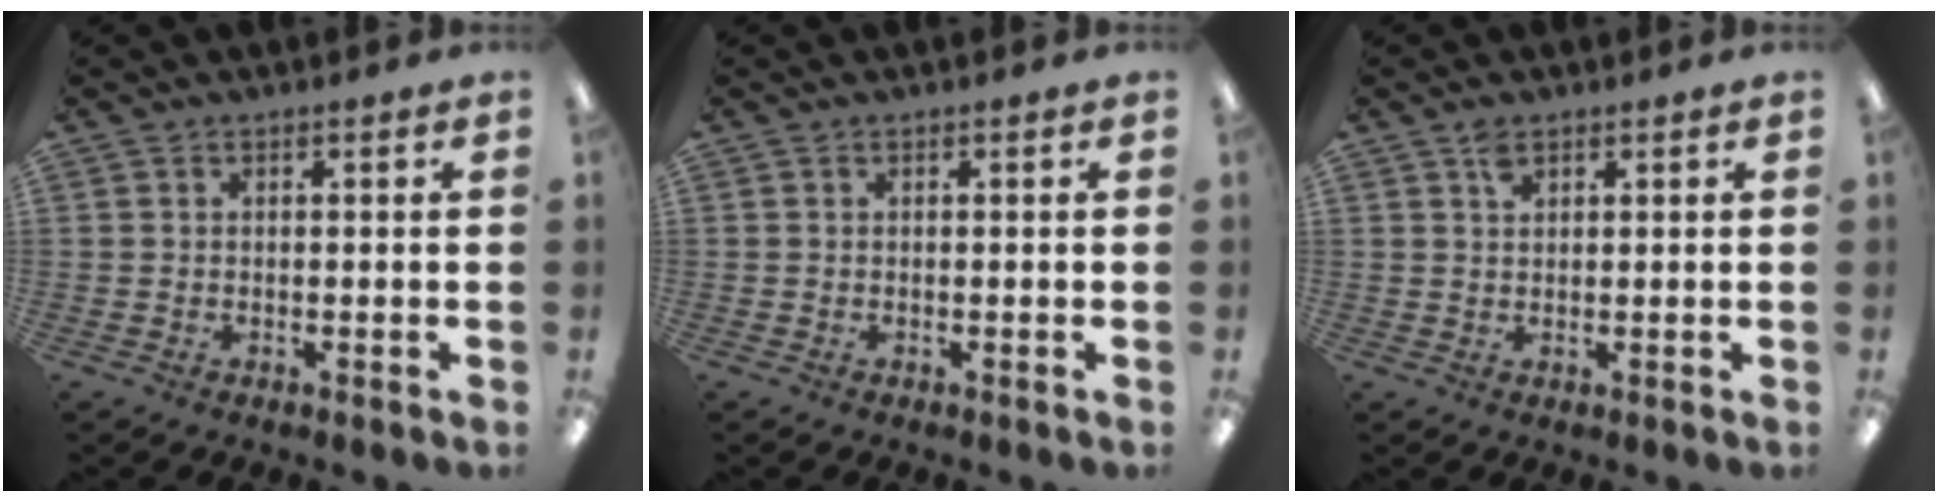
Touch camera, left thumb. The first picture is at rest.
{"total": 0.0}
{"total": 2.2, "force": [1.5, 1.1, 1.1], "torque": [-0.018, -0.005, 0.028]}